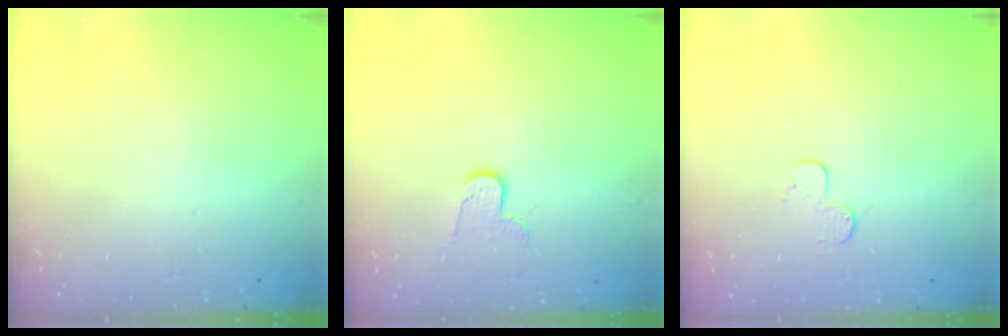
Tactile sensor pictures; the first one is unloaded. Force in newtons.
{"total": 7.2, "press": 7.2, "slide": 0.6}
{"total": 4.9, "press": 4.9, "slide": 0.5}